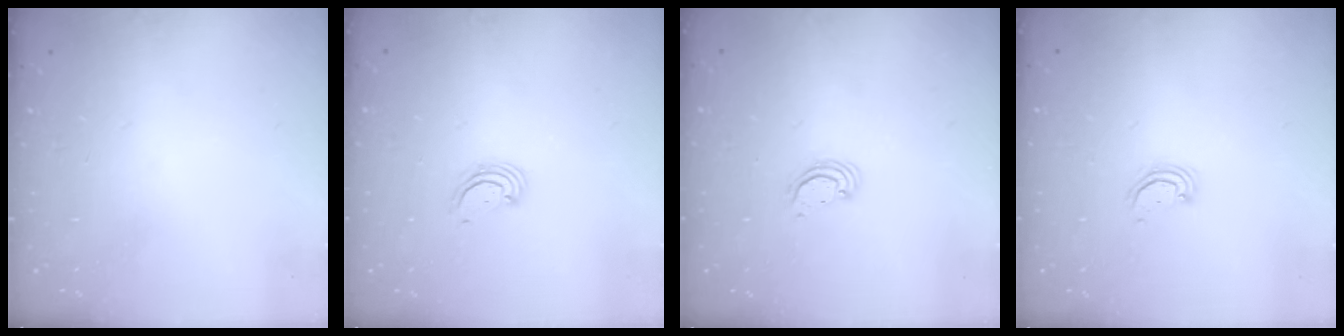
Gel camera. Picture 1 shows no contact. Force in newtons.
{"total": 2.8, "press": 2.8, "slide": 0.3}
{"total": 2.2, "press": 2.2, "slide": 0.1}
{"total": 2.8, "press": 2.8, "slide": 0.2}